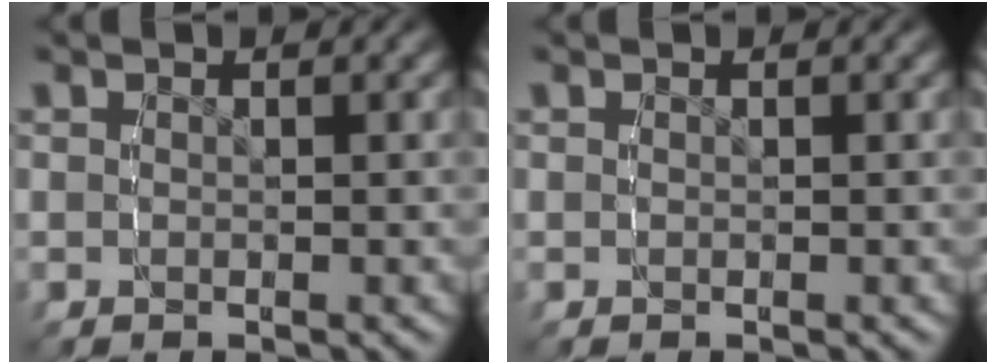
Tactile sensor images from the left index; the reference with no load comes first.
{"total": 0.0}